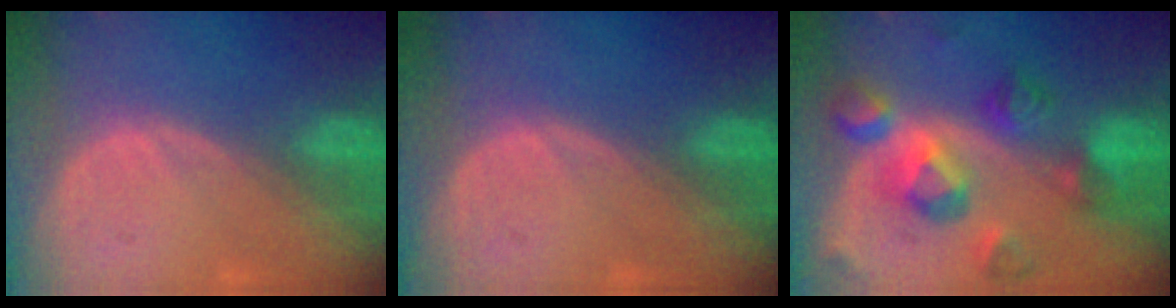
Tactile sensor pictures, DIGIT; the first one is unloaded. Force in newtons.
{"total": 0.0}
{"total": 10.5, "press": 9.4, "slide": 4.7}